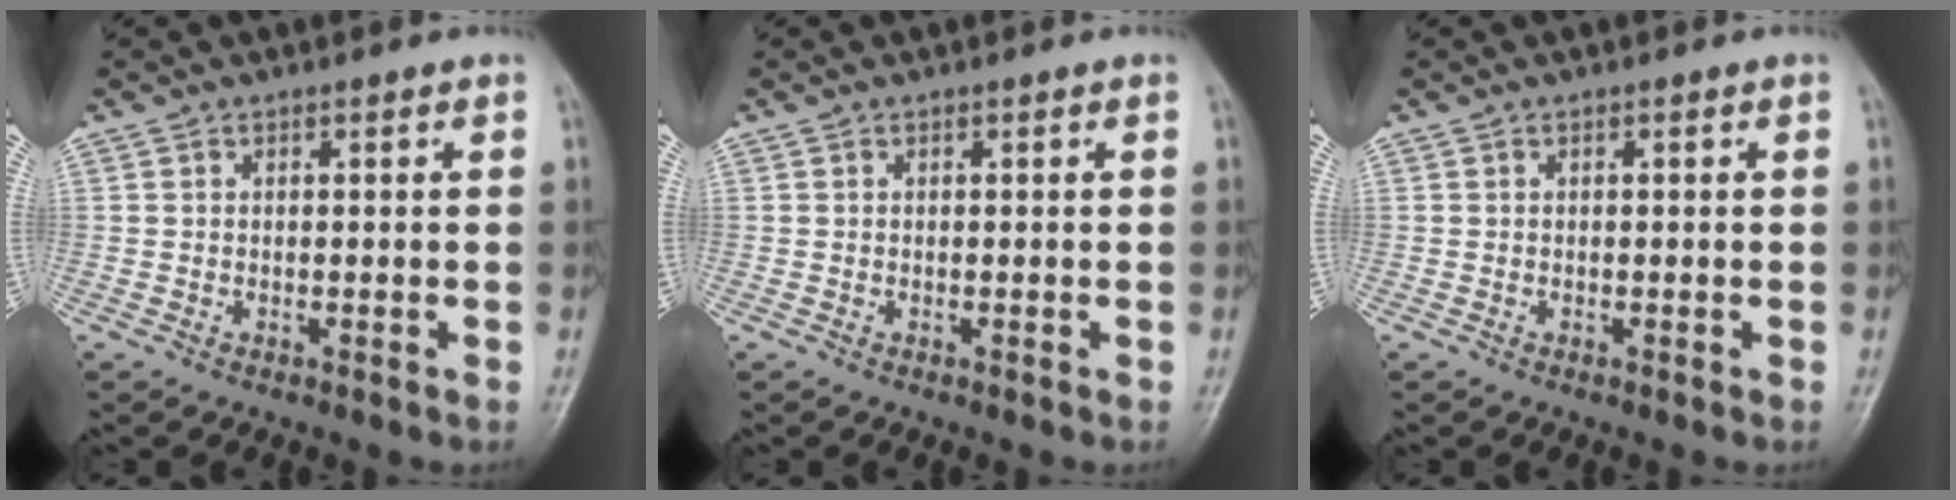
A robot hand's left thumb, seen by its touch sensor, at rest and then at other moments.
{"total": 0.0}
{"total": 0.0}